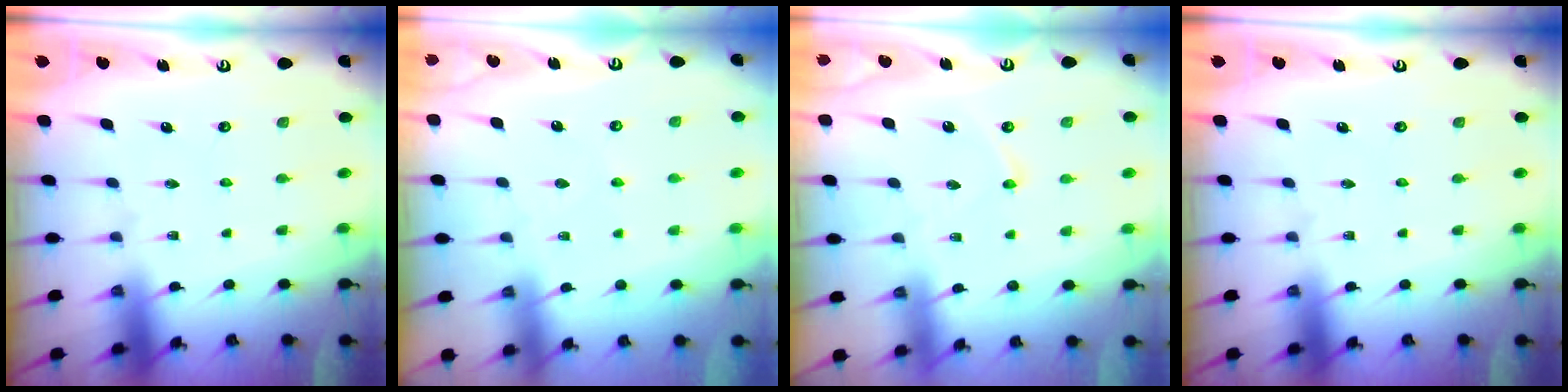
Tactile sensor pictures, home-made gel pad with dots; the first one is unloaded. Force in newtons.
{"total": 2.5, "press": 2.4, "slide": 0.4}
{"total": 2.1, "press": 2.1, "slide": 0.2}
{"total": 0.0}